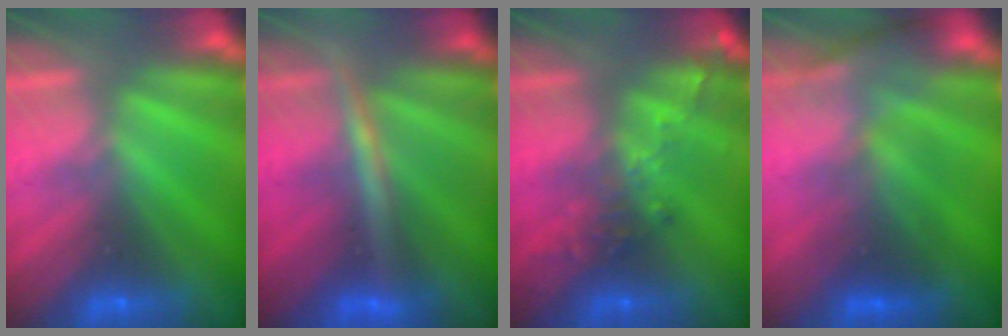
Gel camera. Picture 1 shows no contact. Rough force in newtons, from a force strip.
{"total": 2.4}
{"total": 2.7}
{"total": 2.7}